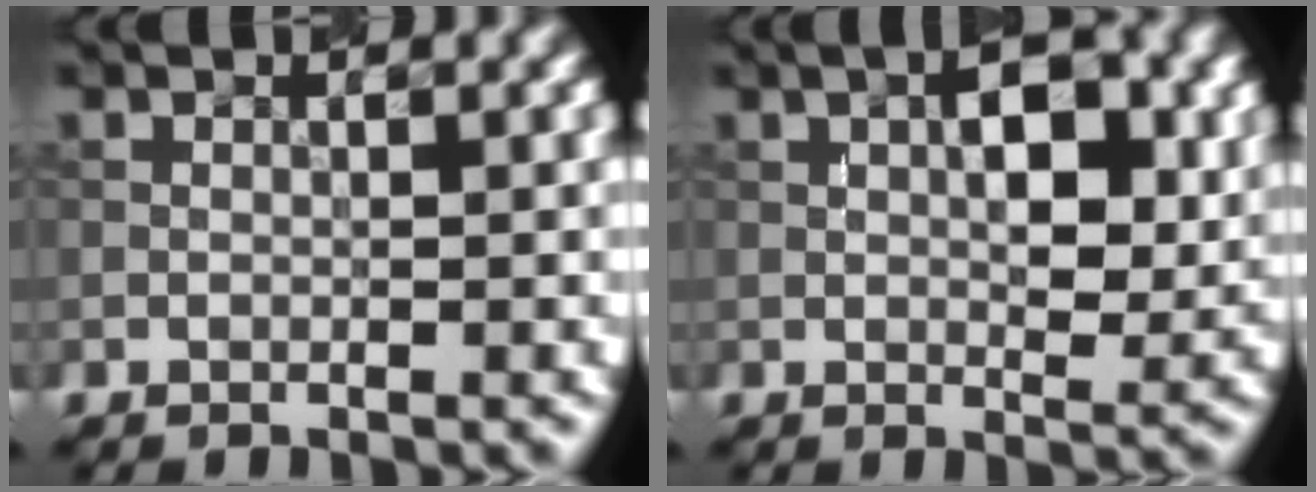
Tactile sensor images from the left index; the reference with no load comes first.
{"total": 5.1, "force": [1.0, 2.4, 4.4], "torque": [-0.061, 0.001, 0.014]}